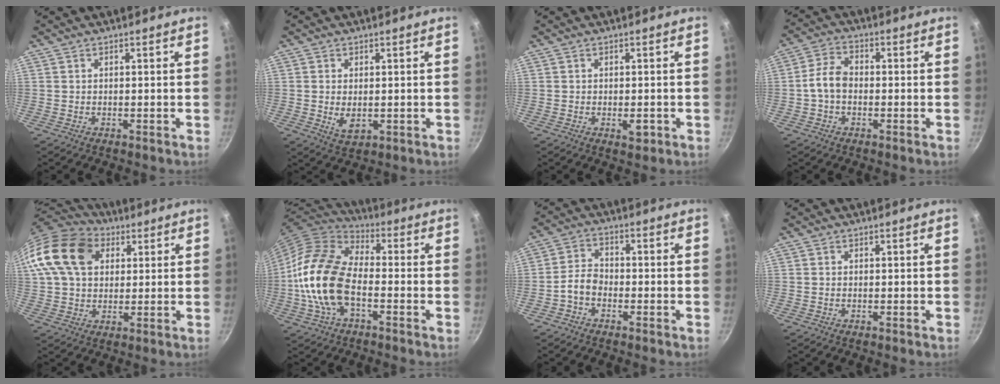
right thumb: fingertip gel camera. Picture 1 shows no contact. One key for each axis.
{"total": 4.2, "fx": -0.2, "fy": 2.6, "fz": 3.3, "tx": -0.058, "ty": -0.010, "tz": 0.003}
{"total": 2.4, "fx": -0.7, "fy": 1.3, "fz": 1.8, "tx": -0.021, "ty": 0.003, "tz": -0.008}
{"total": 5.2, "fx": -1.0, "fy": 3.6, "fz": 3.6, "tx": -0.063, "ty": 0.025, "tz": -0.028}
{"total": 18.0, "fx": 5.6, "fy": 13.1, "fz": 11.0, "tx": -0.201, "ty": 0.016, "tz": 0.091}
{"total": 17.6, "fx": -3.3, "fy": 9.8, "fz": 14.2, "tx": -0.260, "ty": 0.032, "tz": -0.080}
{"total": 4.0, "fx": -2.0, "fy": 2.5, "fz": 2.5, "tx": -0.047, "ty": 0.029, "tz": -0.048}
{"total": 0.0}